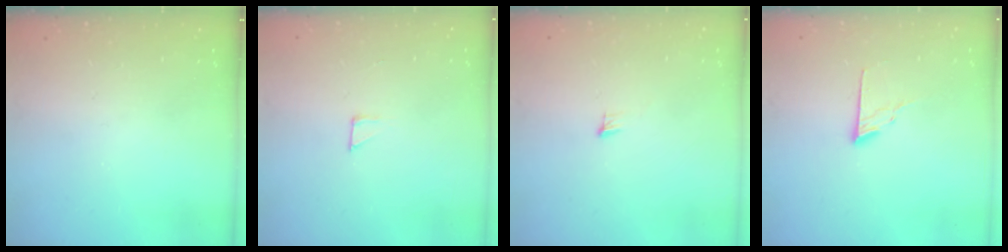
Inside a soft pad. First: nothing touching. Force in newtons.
{"total": 2.3, "press": 2.3, "slide": 0.2}
{"total": 3.9, "press": 3.8, "slide": 0.9}
{"total": 7.4, "press": 7.4, "slide": 0.6}